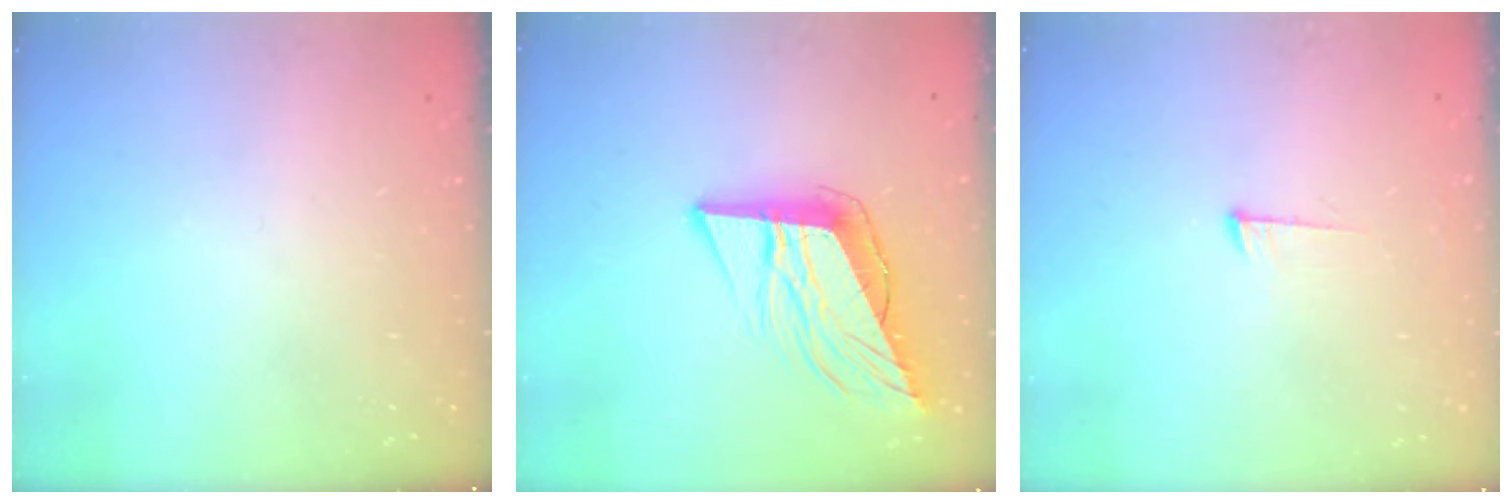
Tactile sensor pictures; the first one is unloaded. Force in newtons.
{"total": 12.7, "press": 12.2, "slide": 3.4}
{"total": 6.1, "press": 6.1, "slide": 0.6}